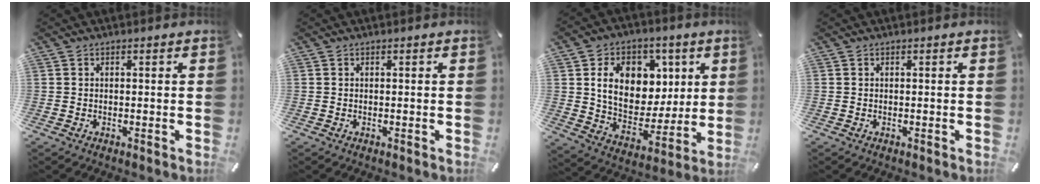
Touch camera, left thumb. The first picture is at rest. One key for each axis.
{"total": 0.0}
{"total": 15.7, "fx": 5.1, "fy": 12.3, "fz": 8.2, "tx": -0.122, "ty": -0.014, "tz": 0.100}
{"total": 0.0}